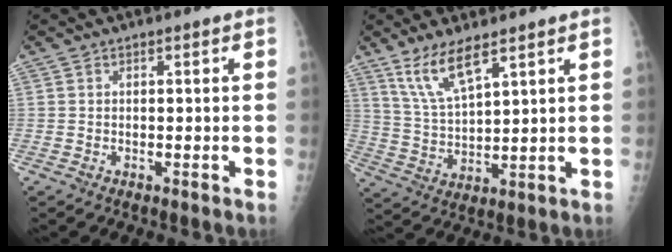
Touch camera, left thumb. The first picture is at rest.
{"total": 9.0, "force": [6.0, 2.3, 6.2], "torque": [-0.124, -0.030, 0.131]}